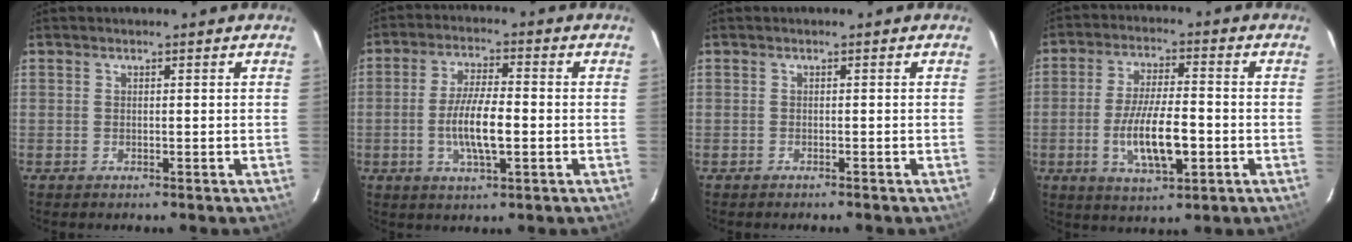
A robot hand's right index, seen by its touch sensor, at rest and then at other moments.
{"total": 8.5, "force": [-1.7, 2.2, 8.1], "torque": [-0.158, 0.000, -0.033]}
{"total": 0.6, "force": [-0.6, 0.0, 0.0], "torque": [-0.001, -0.001, -0.008]}
{"total": 11.4, "force": [-3.0, 3.5, 10.4], "torque": [-0.202, -0.009, -0.050]}